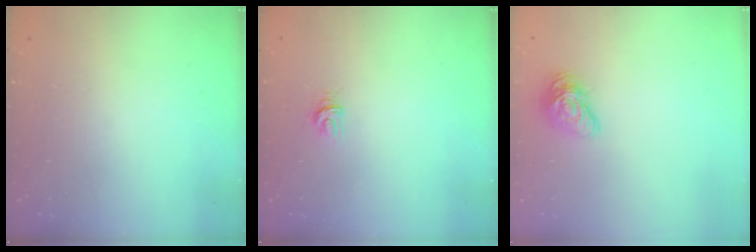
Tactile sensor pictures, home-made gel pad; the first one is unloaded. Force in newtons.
{"total": 4.3, "press": 4.3, "slide": 0.4}
{"total": 9.4, "press": 9.4, "slide": 0.5}